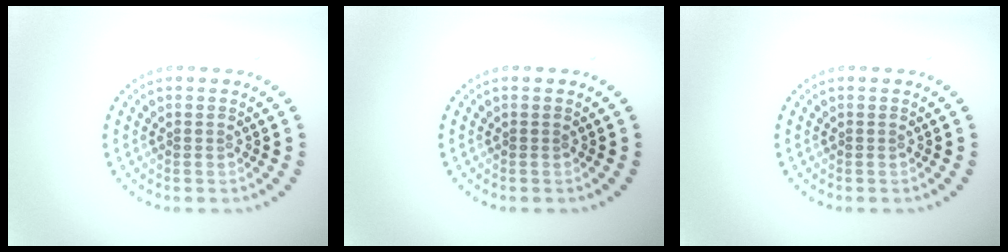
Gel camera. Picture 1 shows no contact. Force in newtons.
{"total": 0.0}
{"total": 0.0}